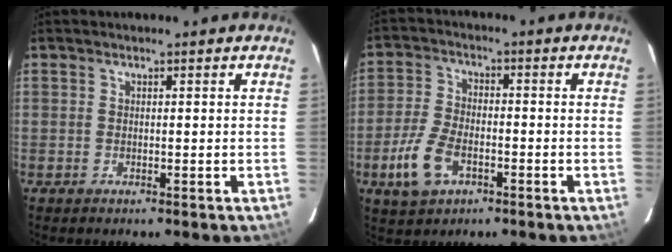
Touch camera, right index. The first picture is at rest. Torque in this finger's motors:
{"motor_torque": [0.41, -0.39, 0.47, 0.11]}